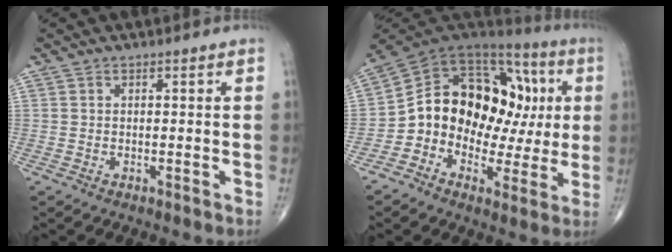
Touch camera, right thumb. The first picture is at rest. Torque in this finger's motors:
{"motor_torque": [2.39, 2.62, 0.93, -0.85, 0.45]}